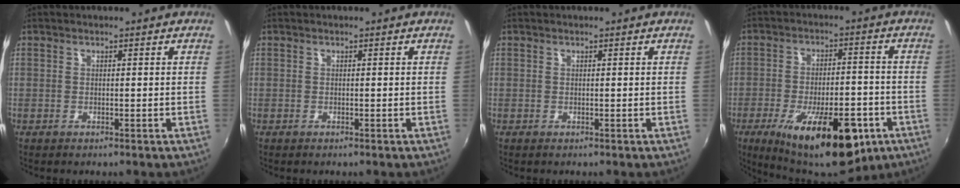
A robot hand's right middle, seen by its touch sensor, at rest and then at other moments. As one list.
[{"total": 0.0}, {"total": 0.0}, {"total": 20.2, "force": [-10.4, 8.1, 15.3], "torque": [-0.255, -0.028, -0.143]}]